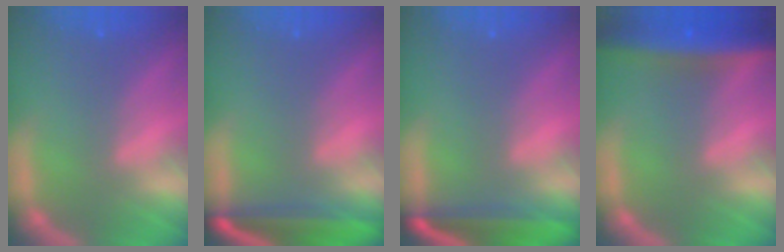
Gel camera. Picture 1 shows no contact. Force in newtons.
{"total": 6.6}
{"total": 6.0}
{"total": 8.5}